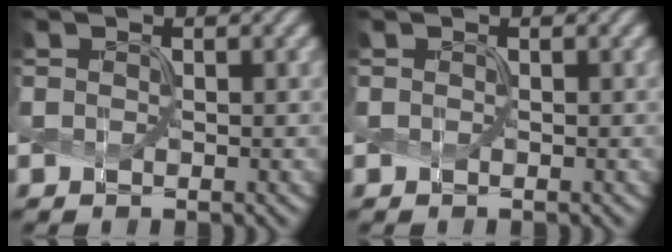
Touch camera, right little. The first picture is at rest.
{"total": 0.0}